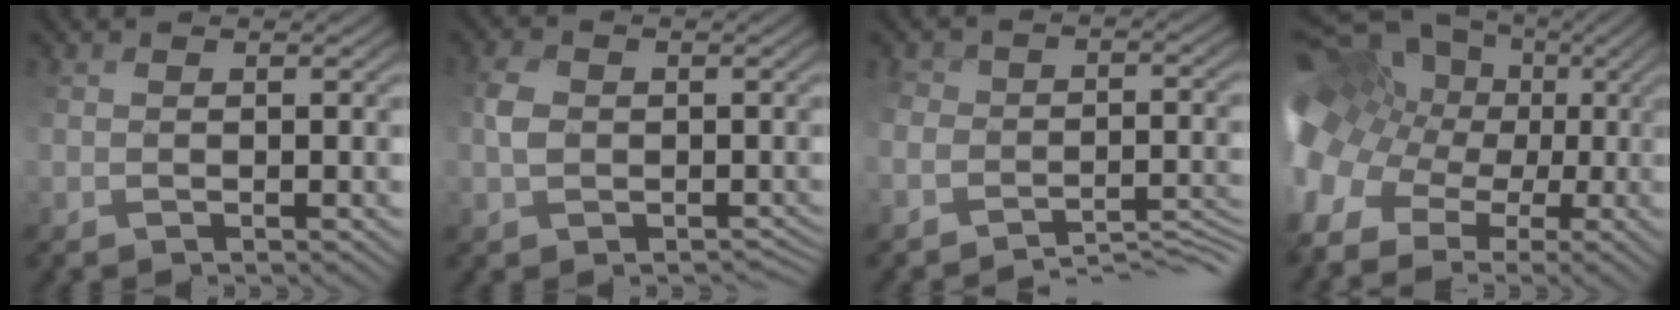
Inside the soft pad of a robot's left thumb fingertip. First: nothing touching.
{"total": 2.6, "force": [-0.2, 2.5, 0.7], "torque": [-0.012, 0.004, -0.013]}
{"total": 6.4, "force": [-5.2, 3.0, 2.1], "torque": [-0.040, 0.011, -0.078]}
{"total": 13.8, "force": [0.1, 11.1, 8.2], "torque": [-0.215, 0.029, 0.005]}